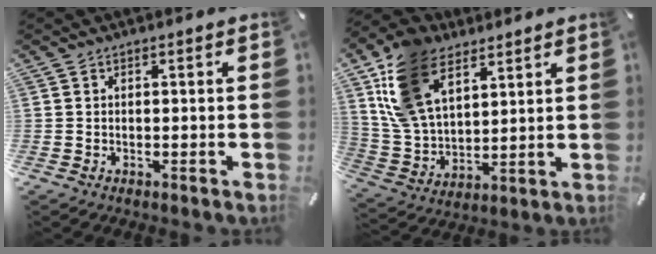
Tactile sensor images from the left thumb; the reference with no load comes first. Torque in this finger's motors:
{"motor_torque": [3.35, 1.66, 1.40, -1.37, 0.74]}